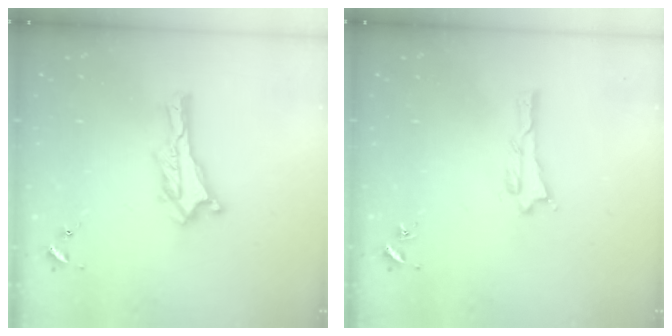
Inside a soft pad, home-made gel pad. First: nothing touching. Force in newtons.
{"total": 0.6, "press": 0.6, "slide": 0.1}